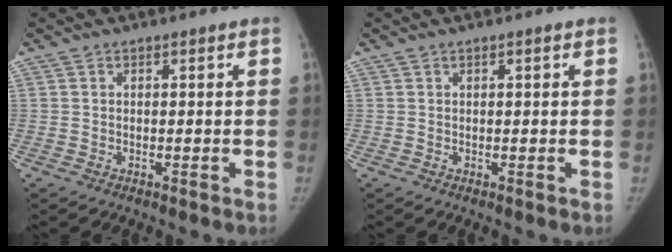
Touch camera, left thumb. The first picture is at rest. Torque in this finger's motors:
{"motor_torque": [-0.12, -0.05, -0.34, 0.32, -0.01]}